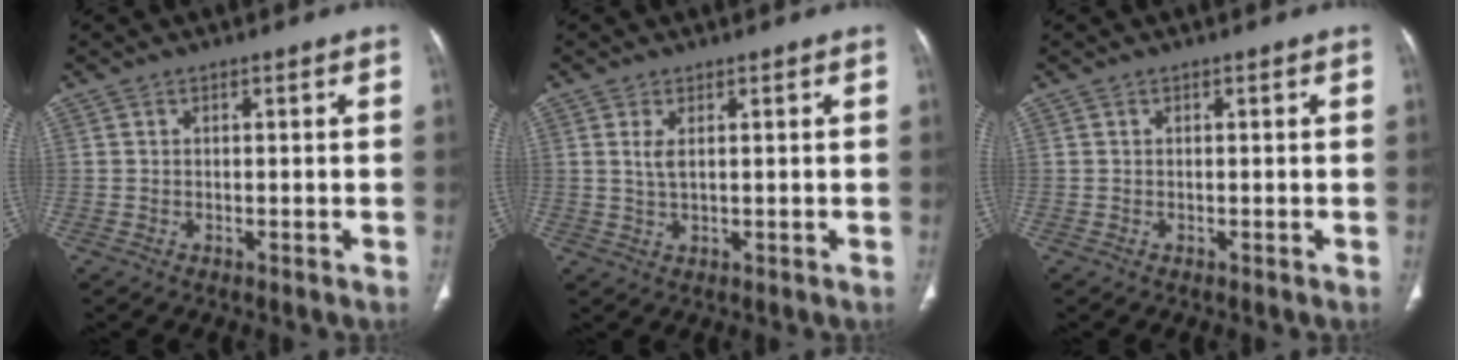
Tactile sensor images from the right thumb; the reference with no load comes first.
{"total": 2.4, "force": [0.7, 0.9, 2.1], "torque": [-0.047, -0.004, 0.021]}
{"total": 0.0}